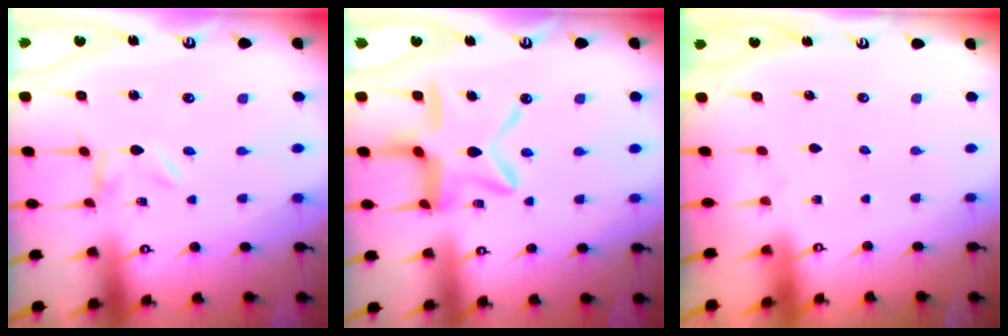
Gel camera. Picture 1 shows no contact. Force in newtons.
{"total": 15.1, "press": 15.0, "slide": 1.4}
{"total": 1.6, "press": 1.6, "slide": 0.2}